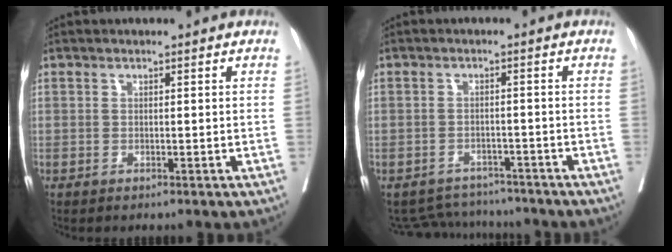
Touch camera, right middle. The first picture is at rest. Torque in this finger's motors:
{"motor_torque": [-0.55, -0.21, -0.05, -0.04]}